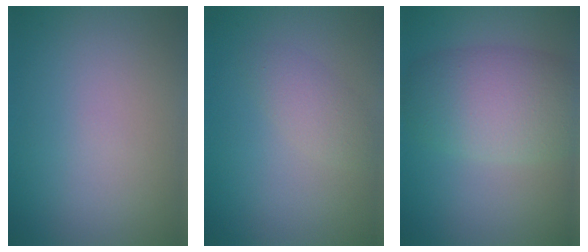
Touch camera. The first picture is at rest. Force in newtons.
{"total": 1.9, "press": 1.9, "slide": 0.1}
{"total": 6.9, "press": 6.9, "slide": 0.2}